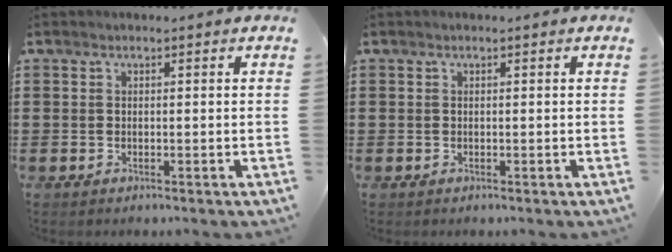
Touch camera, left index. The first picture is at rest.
{"total": 0.0}